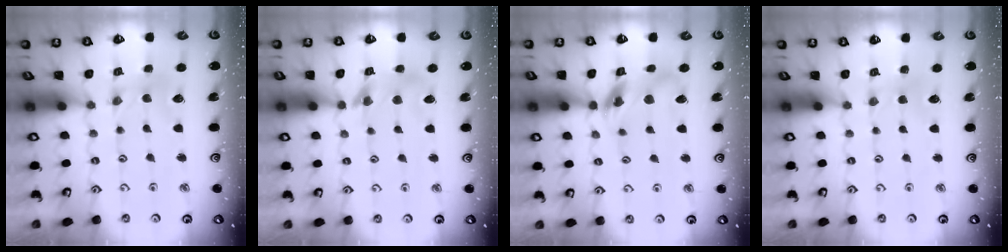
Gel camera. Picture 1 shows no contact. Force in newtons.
{"total": 9.9, "press": 9.8, "slide": 1.1}
{"total": 12.6, "press": 12.5, "slide": 1.7}
{"total": 1.9, "press": 1.8, "slide": 0.3}